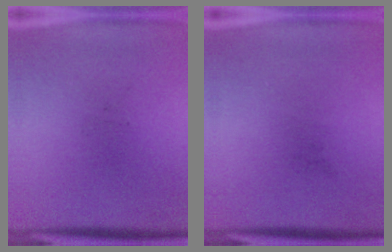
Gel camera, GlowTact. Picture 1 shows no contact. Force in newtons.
{"total": 0.0}